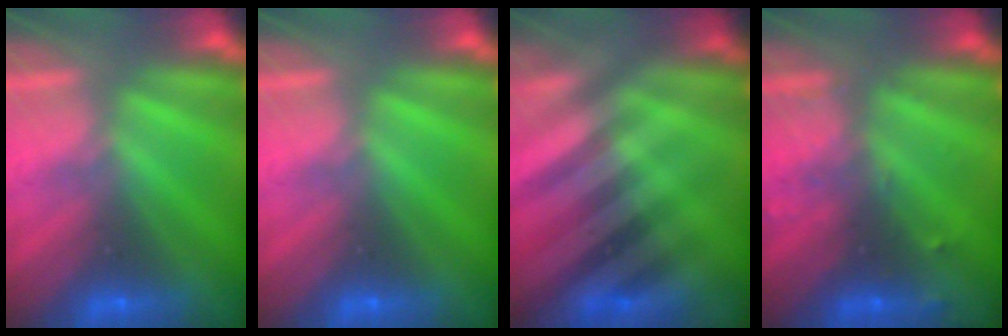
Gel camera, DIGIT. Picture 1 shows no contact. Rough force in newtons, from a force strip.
{"total": 0.0}
{"total": 2.9}
{"total": 2.9}